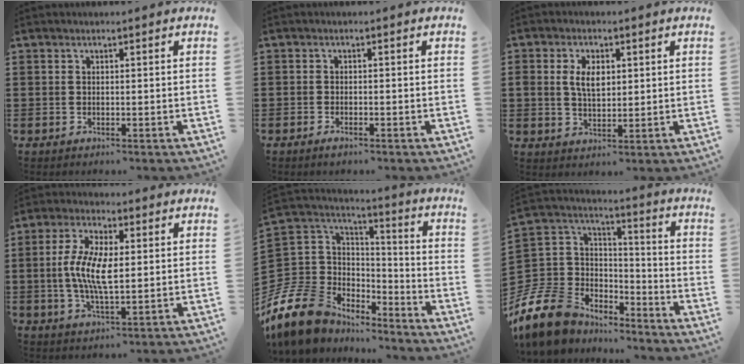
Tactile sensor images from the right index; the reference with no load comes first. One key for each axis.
{"total": 0.9, "fx": -0.8, "fy": 0.3, "fz": 0.3, "tx": -0.009, "ty": -0.005, "tz": -0.016}
{"total": 4.6, "fx": 0.9, "fy": 2.6, "fz": 3.6, "tx": -0.084, "ty": 0.008, "tz": 0.012}
{"total": 8.3, "fx": 0.2, "fy": 3.2, "fz": 7.6, "tx": -0.161, "ty": 0.003, "tz": -0.002}
{"total": 13.7, "fx": -9.0, "fy": 9.3, "fz": 4.6, "tx": -0.146, "ty": 0.023, "tz": -0.171}
{"total": 12.6, "fx": -8.3, "fy": 8.4, "fz": 4.4, "tx": -0.148, "ty": 0.015, "tz": -0.161}